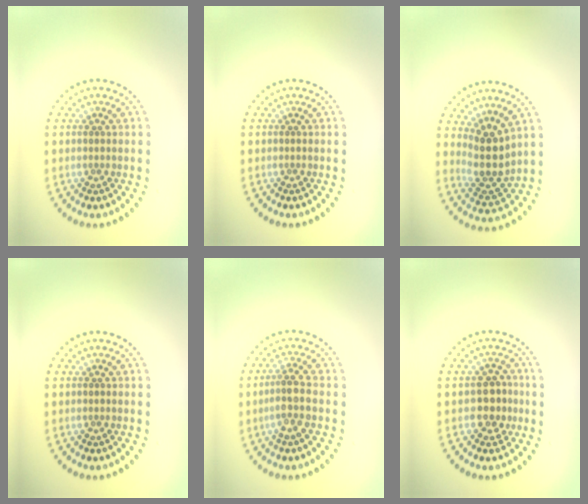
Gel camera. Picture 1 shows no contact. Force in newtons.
{"total": 0.0}
{"total": 3.7, "press": 2.9, "slide": 2.3}
{"total": 0.0}
{"total": 2.5, "press": 2.1, "slide": 1.5}
{"total": 2.7, "press": 2.6, "slide": 0.8}